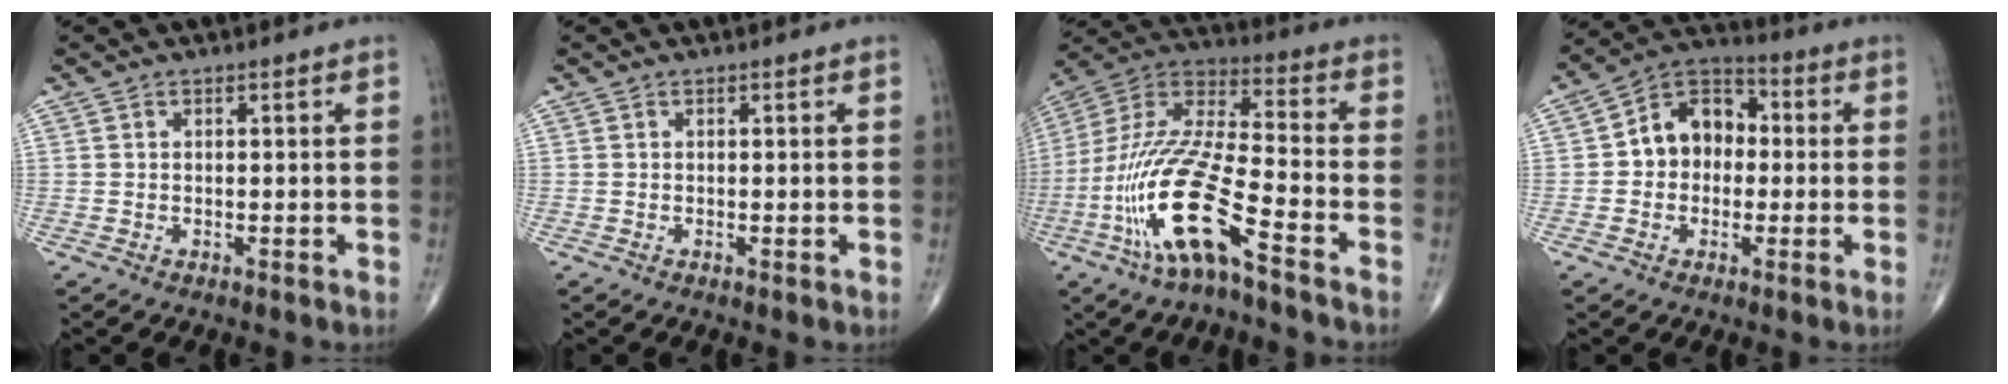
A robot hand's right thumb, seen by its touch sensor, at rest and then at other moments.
{"total": 0.0}
{"total": 19.2, "force": [-8.9, 4.1, 16.5], "torque": [-0.368, 0.041, -0.172]}
{"total": 11.0, "force": [0.3, 8.4, 7.0], "torque": [-0.079, 0.034, -0.010]}